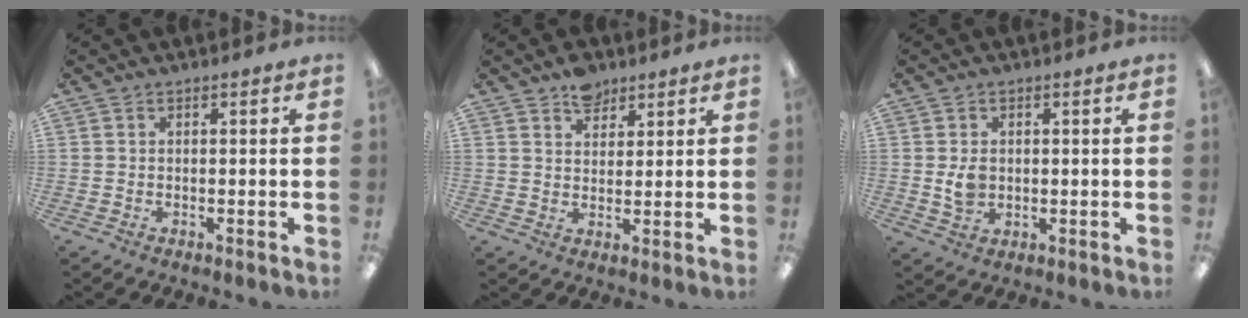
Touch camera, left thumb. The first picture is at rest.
{"total": 5.7, "force": [4.3, 3.5, 1.5], "torque": [-0.011, -0.019, 0.075]}
{"total": 4.4, "force": [0.3, 3.3, 2.8], "torque": [-0.045, -0.003, 0.002]}